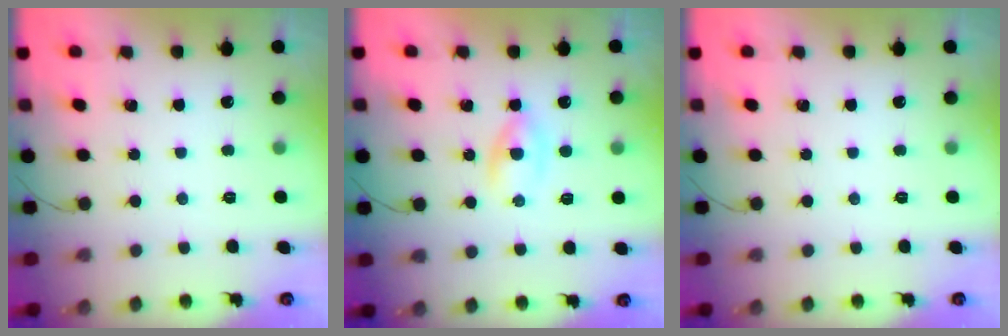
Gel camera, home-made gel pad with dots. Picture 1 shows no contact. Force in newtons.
{"total": 3.2, "press": 3.0, "slide": 1.3}
{"total": 0.0}